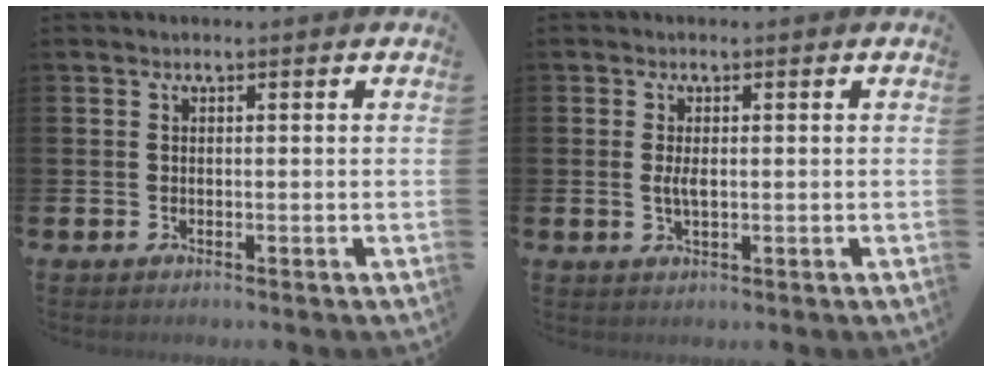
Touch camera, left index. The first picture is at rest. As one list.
[{"total": 2.0, "force": [0.1, 0.8, 1.8], "torque": [-0.034, 0.003, 0.000]}]